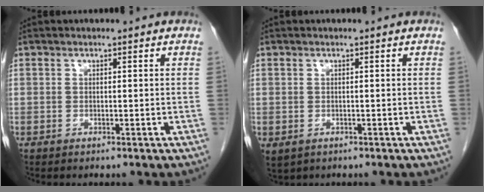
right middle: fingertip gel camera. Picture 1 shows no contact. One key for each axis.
{"total": 2.3, "fx": -0.8, "fy": 1.8, "fz": 1.2, "tx": -0.021, "ty": -0.005, "tz": 0.000}